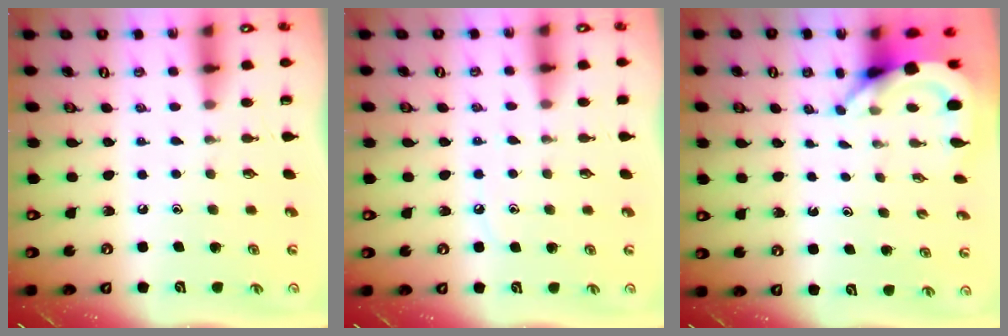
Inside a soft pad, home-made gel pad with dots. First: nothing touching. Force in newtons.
{"total": 5.3, "press": 5.2, "slide": 0.7}
{"total": 5.4, "press": 5.4, "slide": 0.4}